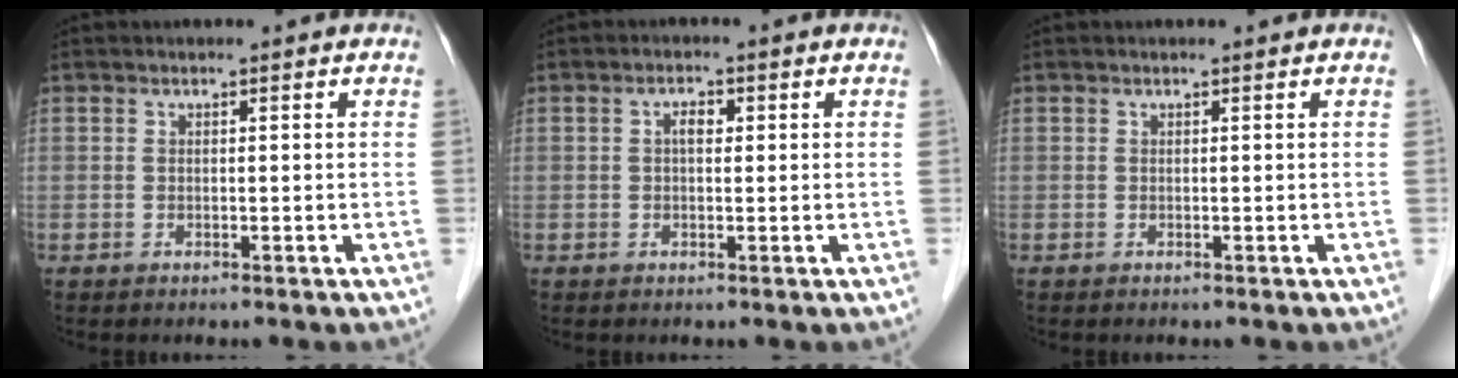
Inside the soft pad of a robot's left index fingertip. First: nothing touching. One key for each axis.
{"total": 1.9, "fx": 0.3, "fy": 1.0, "fz": 1.6, "tx": -0.030, "ty": 0.008, "tz": 0.004}
{"total": 0.0}